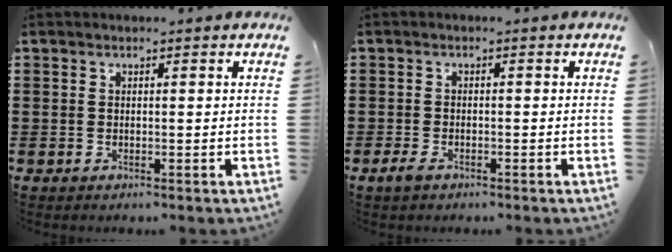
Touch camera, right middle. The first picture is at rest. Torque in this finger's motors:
{"motor_torque": [1.94, 0.19, 0.28, 0.07]}